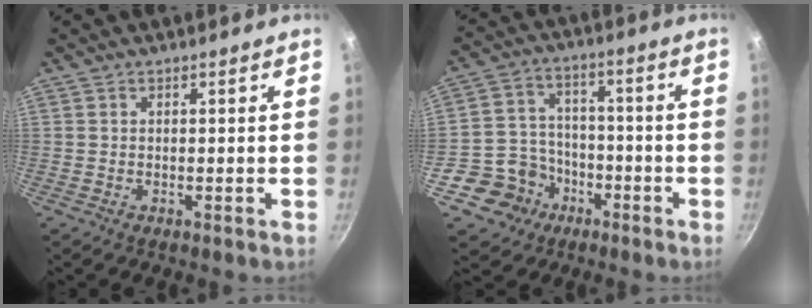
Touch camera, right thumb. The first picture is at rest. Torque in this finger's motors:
{"motor_torque": [0.93, 0.28, -0.06, -0.85, 0.01]}